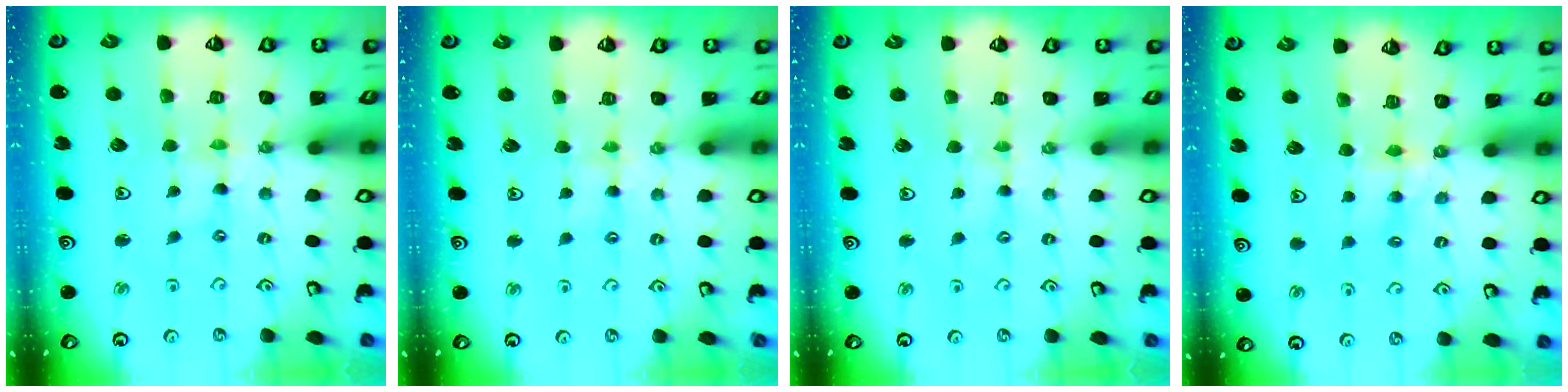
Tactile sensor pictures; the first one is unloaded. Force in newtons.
{"total": 2.8, "press": 2.8, "slide": 0.4}
{"total": 2.1, "press": 2.0, "slide": 0.3}
{"total": 3.9, "press": 3.8, "slide": 0.6}